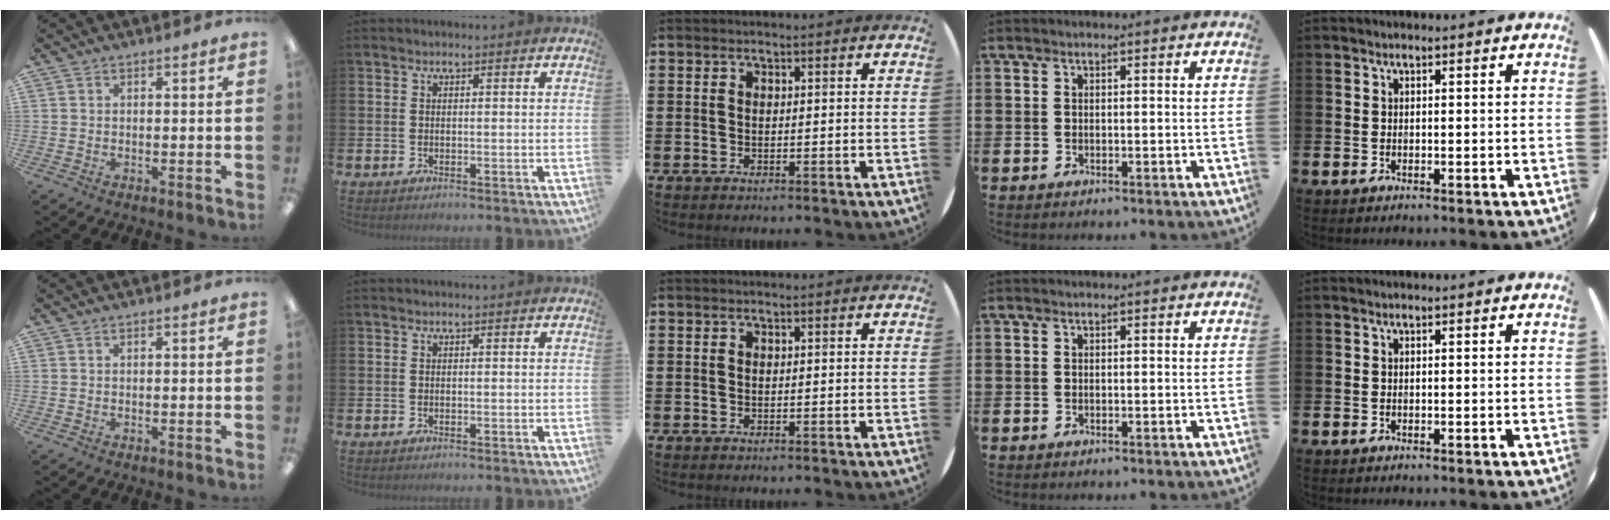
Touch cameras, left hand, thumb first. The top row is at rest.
{}